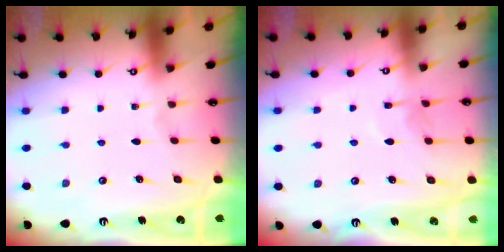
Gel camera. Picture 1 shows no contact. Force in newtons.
{"total": 8.1, "press": 8.1, "slide": 0.6}